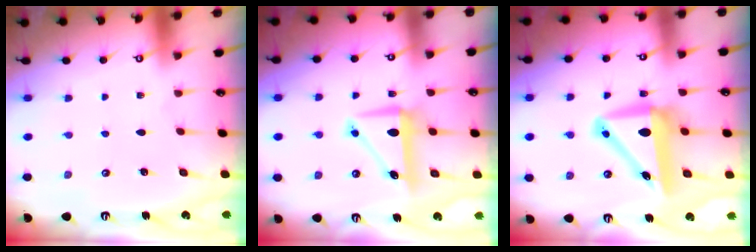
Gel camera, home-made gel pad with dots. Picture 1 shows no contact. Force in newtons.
{"total": 8.3, "press": 8.1, "slide": 1.4}
{"total": 10.8, "press": 10.2, "slide": 3.5}